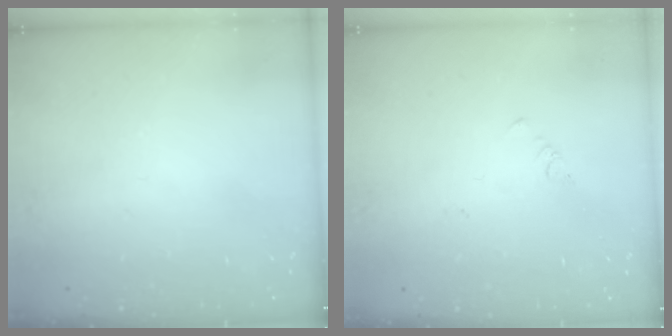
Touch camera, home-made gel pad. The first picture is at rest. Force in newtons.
{"total": 1.9, "press": 1.9, "slide": 0.4}